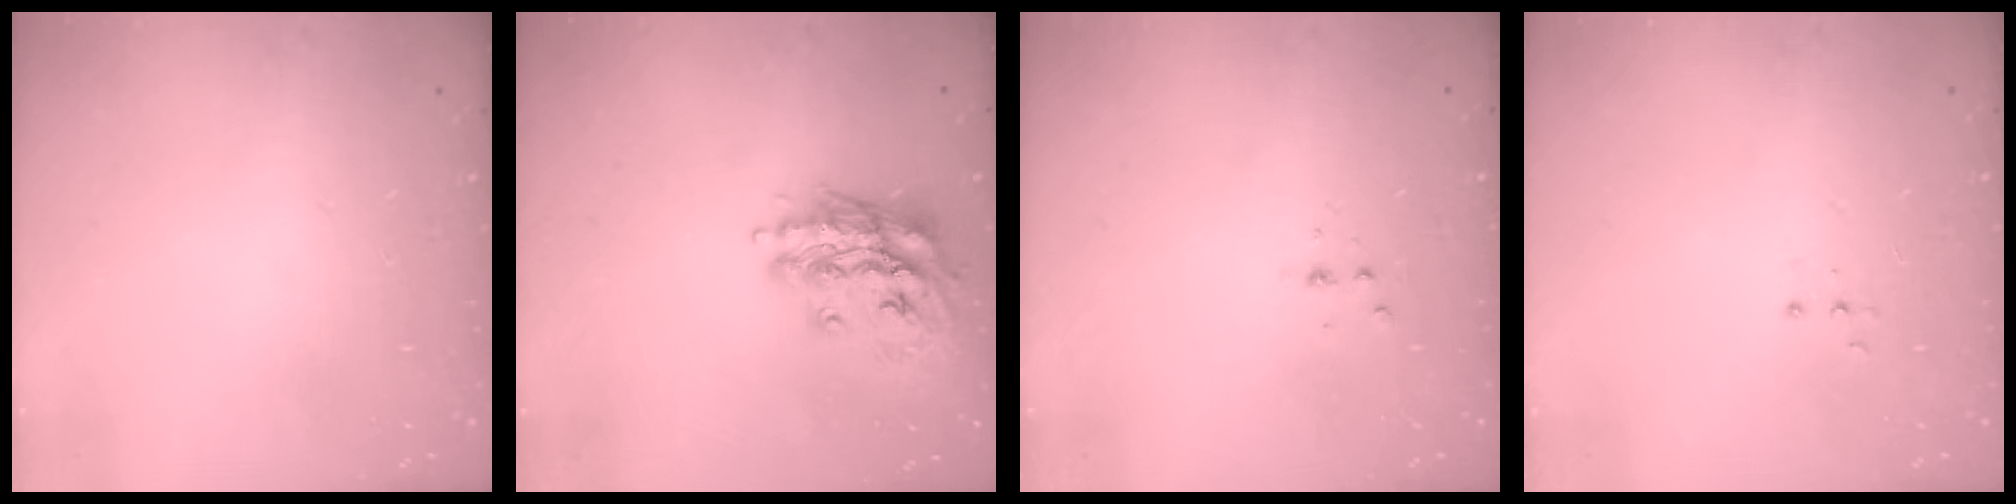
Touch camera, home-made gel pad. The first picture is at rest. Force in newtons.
{"total": 14.9, "press": 14.9, "slide": 1.6}
{"total": 2.3, "press": 2.3, "slide": 0.3}
{"total": 3.1, "press": 3.0, "slide": 0.8}